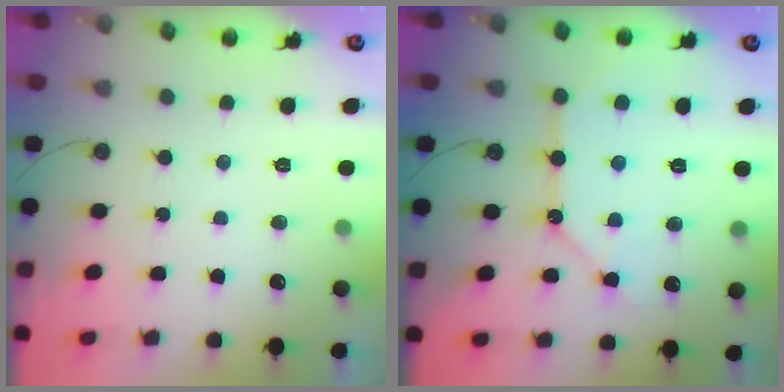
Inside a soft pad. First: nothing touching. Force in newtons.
{"total": 12.0, "press": 11.9, "slide": 1.3}